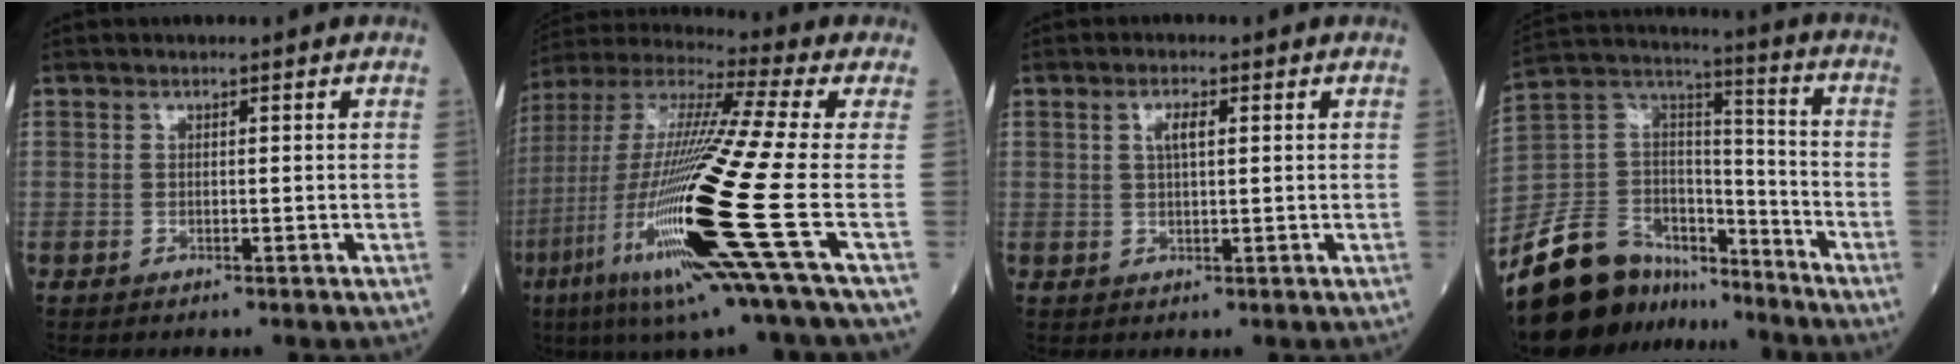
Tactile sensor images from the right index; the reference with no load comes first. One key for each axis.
{"total": 25.8, "fx": -7.8, "fy": 0.0, "fz": 24.6, "tx": -0.504, "ty": -0.048, "tz": -0.155}
{"total": 2.5, "fx": 0.8, "fy": 0.6, "fz": 2.3, "tx": -0.045, "ty": 0.003, "tz": 0.015}
{"total": 18.8, "fx": -15.8, "fy": 8.5, "fz": 5.7, "tx": -0.116, "ty": 0.060, "tz": -0.272}